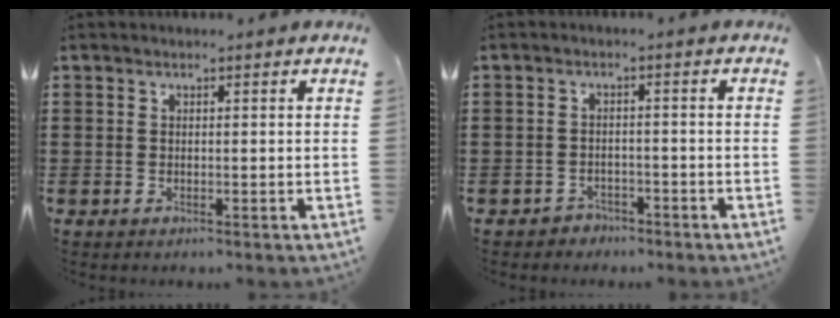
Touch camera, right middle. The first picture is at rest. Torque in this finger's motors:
{"motor_torque": [0.38, -0.17, 0.00, 0.00]}